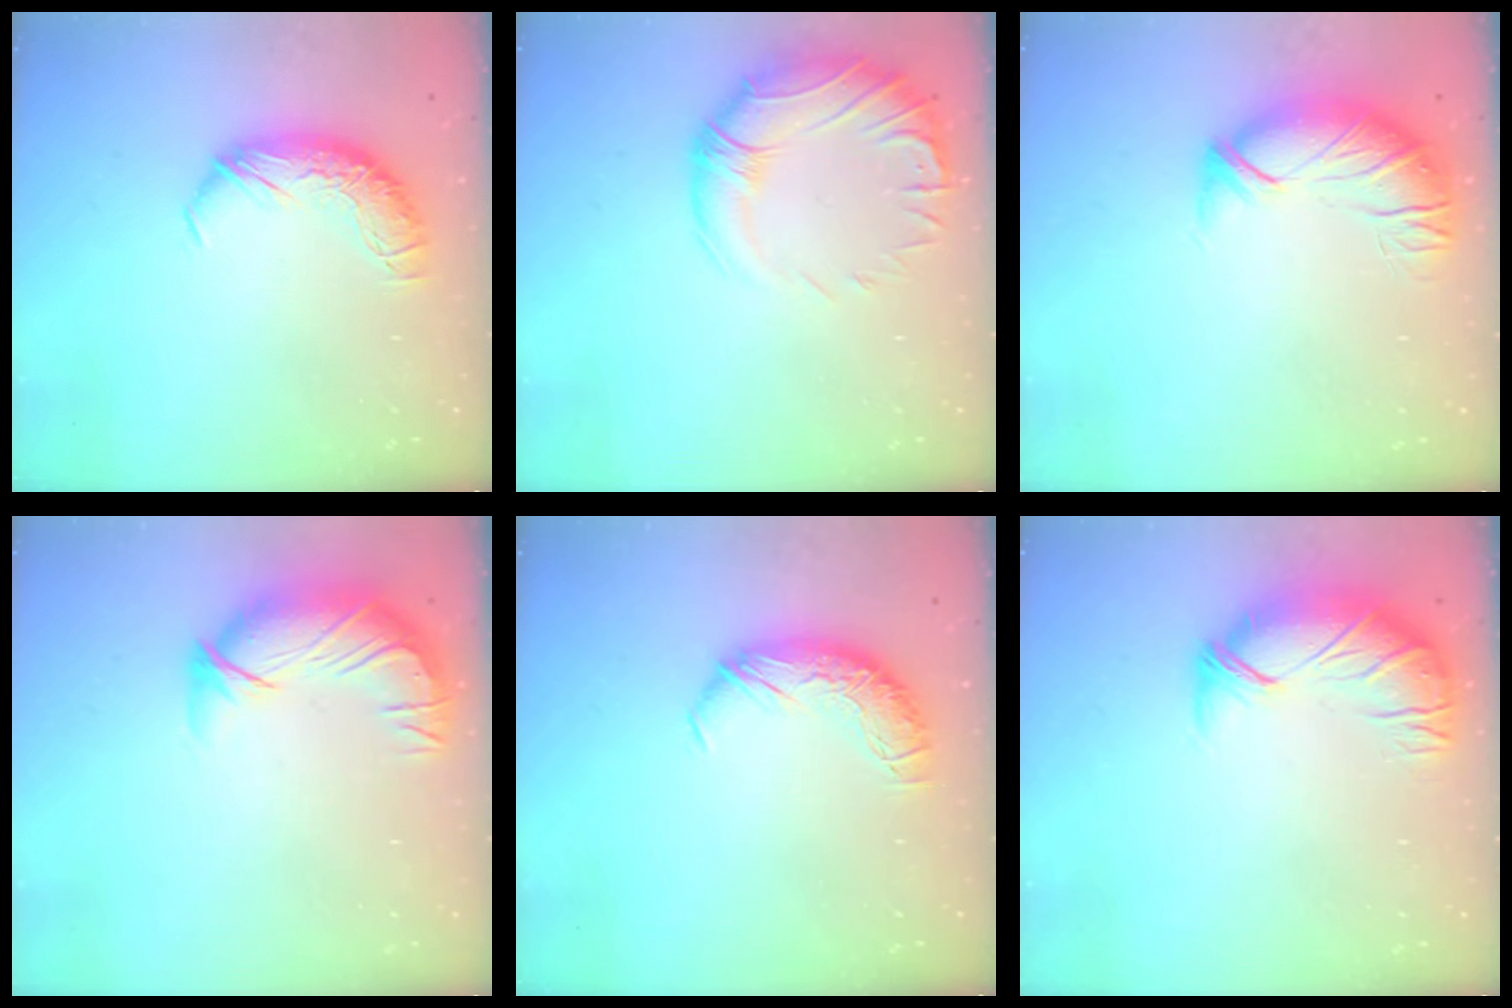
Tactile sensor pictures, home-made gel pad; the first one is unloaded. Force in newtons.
{"total": 3.4, "press": 1.0, "slide": 3.3}
{"total": 2.8, "press": 1.2, "slide": 2.5}
{"total": 3.2, "press": 0.2, "slide": 3.1}
{"total": 0.0}
{"total": 2.5, "press": 0.5, "slide": 2.5}